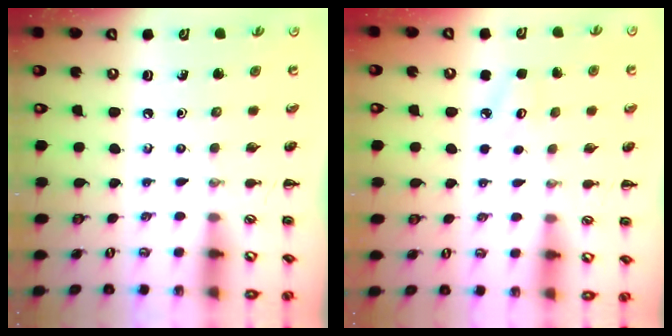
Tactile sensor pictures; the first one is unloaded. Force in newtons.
{"total": 5.4, "press": 5.1, "slide": 1.7}